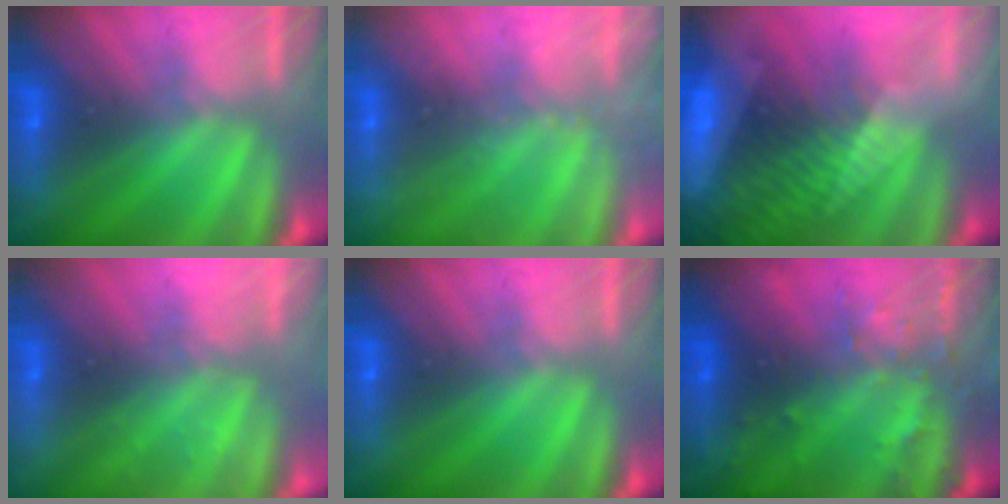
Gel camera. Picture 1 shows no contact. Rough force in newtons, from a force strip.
{"total": 2.0}
{"total": 10.8}
{"total": 2.2}
{"total": 0.0}
{"total": 6.9}